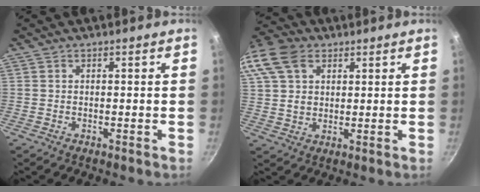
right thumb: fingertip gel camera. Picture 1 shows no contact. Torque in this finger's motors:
{"motor_torque": [0.42, 0.98, 0.44, 0.04, 0.12]}